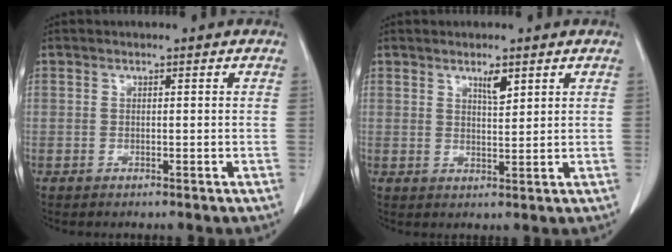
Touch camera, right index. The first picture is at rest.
{"total": 2.7, "force": [1.7, 0.6, 2.0], "torque": [-0.036, -0.003, 0.032]}